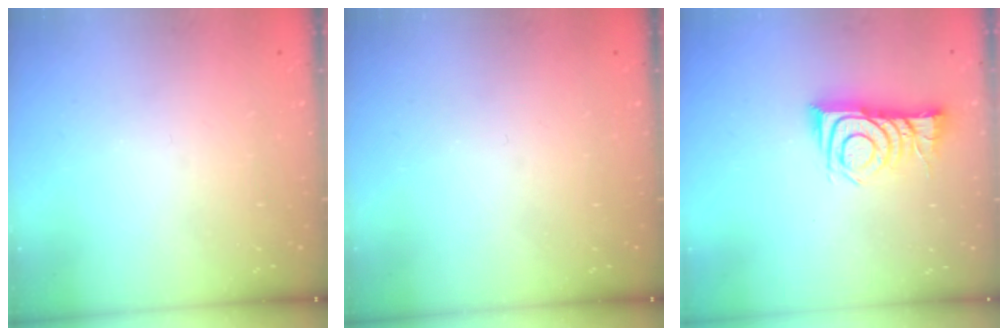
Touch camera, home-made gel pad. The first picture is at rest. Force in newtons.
{"total": 0.0}
{"total": 11.2, "press": 11.2, "slide": 0.5}